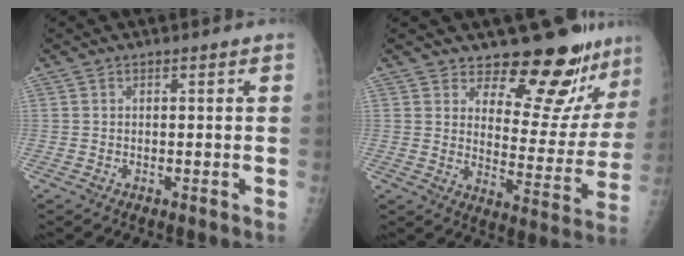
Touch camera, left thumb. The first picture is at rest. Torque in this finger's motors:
{"motor_torque": [0.31, 0.31, 0.04, 0.03, 0.05]}